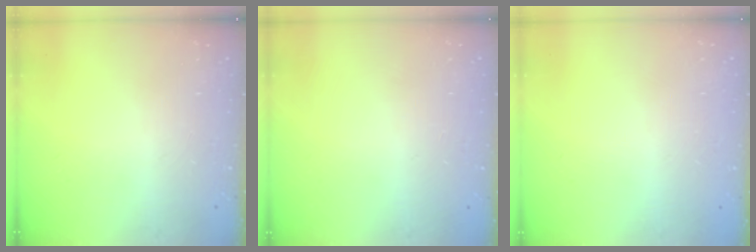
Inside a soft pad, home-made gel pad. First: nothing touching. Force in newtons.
{"total": 0.0}
{"total": 0.0}